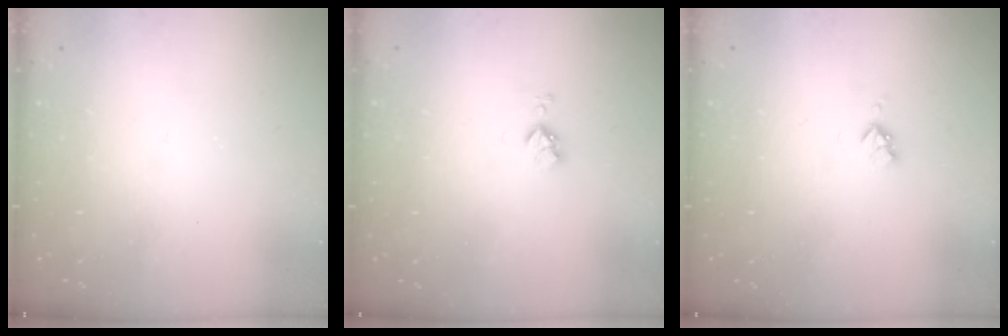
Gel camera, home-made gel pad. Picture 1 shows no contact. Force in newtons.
{"total": 4.3, "press": 4.3, "slide": 0.6}
{"total": 3.0, "press": 3.0, "slide": 0.3}